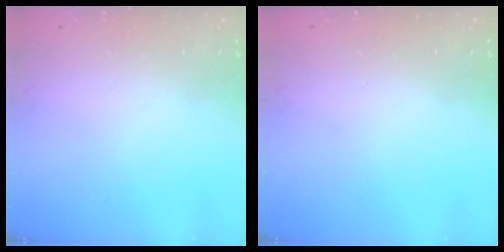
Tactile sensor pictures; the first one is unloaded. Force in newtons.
{"total": 0.0}